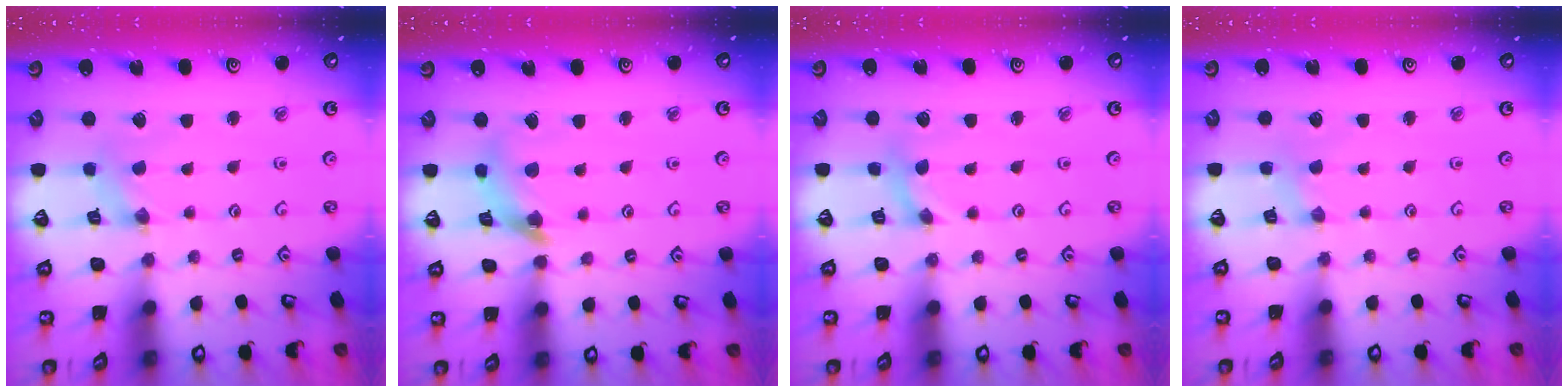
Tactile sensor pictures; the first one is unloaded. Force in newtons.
{"total": 8.7, "press": 8.6, "slide": 1.0}
{"total": 0.8, "press": 0.8, "slide": 0.1}
{"total": 0.5, "press": 0.5, "slide": 0.2}